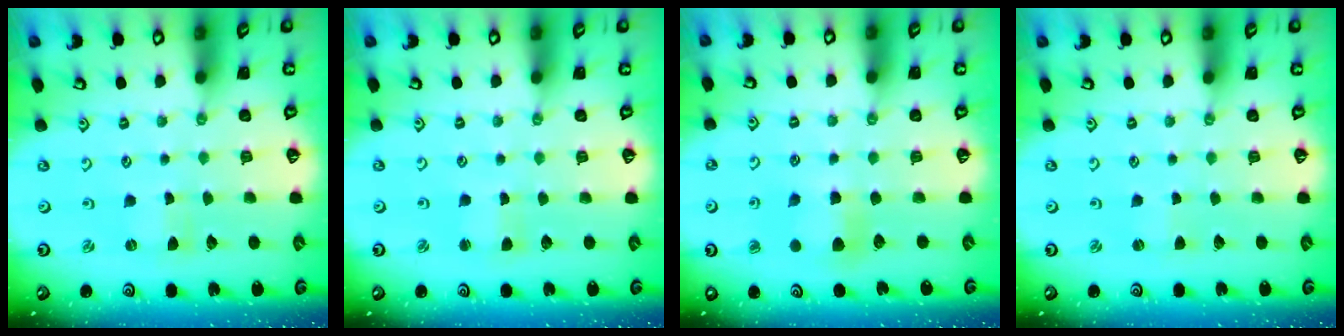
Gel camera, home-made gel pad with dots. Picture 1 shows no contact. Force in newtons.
{"total": 2.5, "press": 2.5, "slide": 0.3}
{"total": 5.7, "press": 5.7, "slide": 0.3}
{"total": 1.5, "press": 1.4, "slide": 0.2}